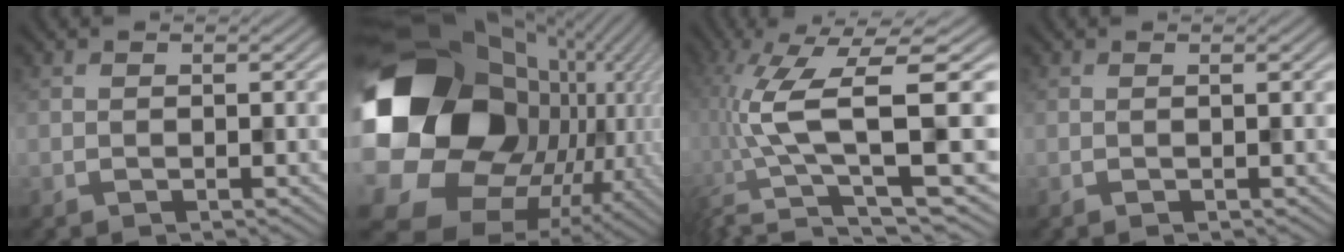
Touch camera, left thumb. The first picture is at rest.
{"total": 23.3, "force": [-0.4, 18.3, 14.5], "torque": [-0.290, -0.052, -0.004]}
{"total": 13.5, "force": [2.1, 3.4, 12.9], "torque": [-0.261, 0.003, 0.048]}
{"total": 0.8, "force": [0.1, -0.1, 0.8], "torque": [-0.012, 0.004, -0.002]}